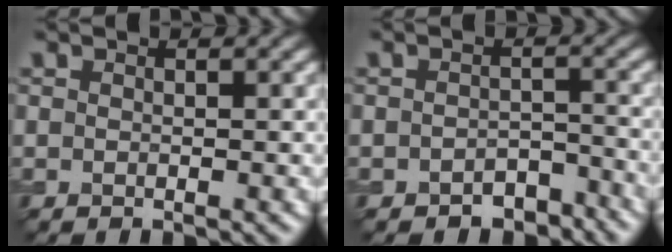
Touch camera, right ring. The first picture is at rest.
{"total": 3.1, "force": [-2.5, 1.5, 1.0], "torque": [-0.008, 0.001, -0.035]}